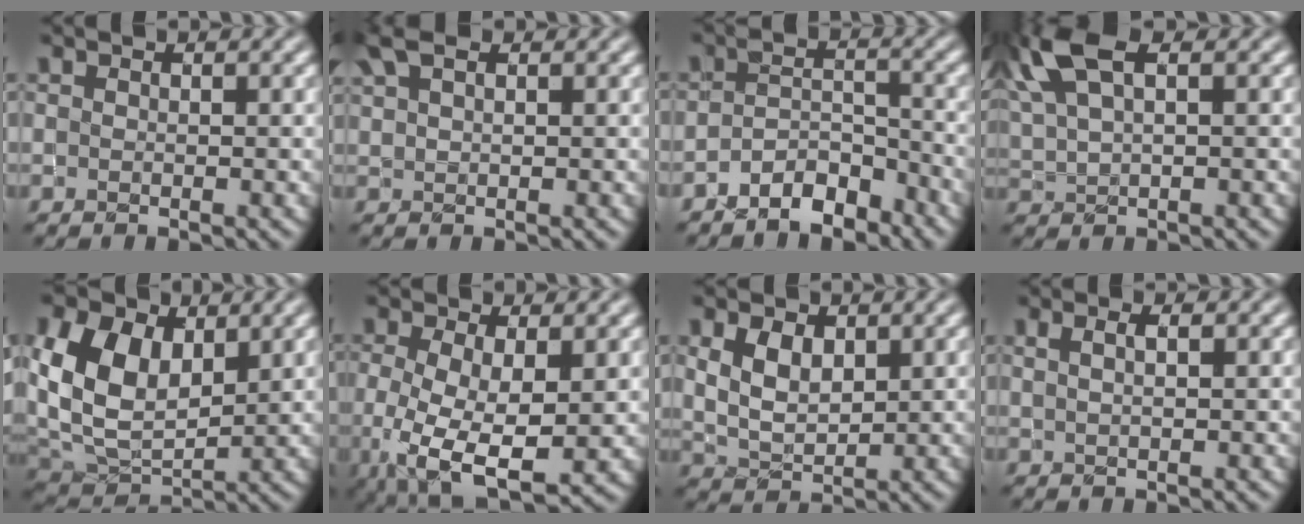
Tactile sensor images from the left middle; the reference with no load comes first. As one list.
[{"total": 2.6, "force": [1.9, 0.9, 1.5], "torque": [-0.038, 0.014, 0.037]}, {"total": 3.8, "force": [-3.3, 1.2, 1.3], "torque": [-0.019, 0.007, -0.062]}, {"total": 6.7, "force": [3.5, 2.8, 5.0], "torque": [-0.128, 0.023, 0.069]}, {"total": 9.7, "force": [2.9, 6.5, 6.6], "torque": [-0.164, 0.008, 0.052]}, {"total": 8.2, "force": [-1.8, 3.8, 7.0], "torque": [-0.142, -0.024, -0.025]}, {"total": 3.6, "force": [1.5, 2.3, 2.4], "torque": [-0.057, 0.002, 0.033]}, {"total": 1.5, "force": [0.8, 0.4, 1.2], "torque": [-0.012, -0.003, 0.014]}]